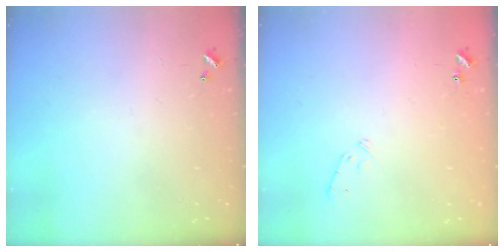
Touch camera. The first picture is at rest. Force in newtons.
{"total": 6.7, "press": 6.7, "slide": 1.0}